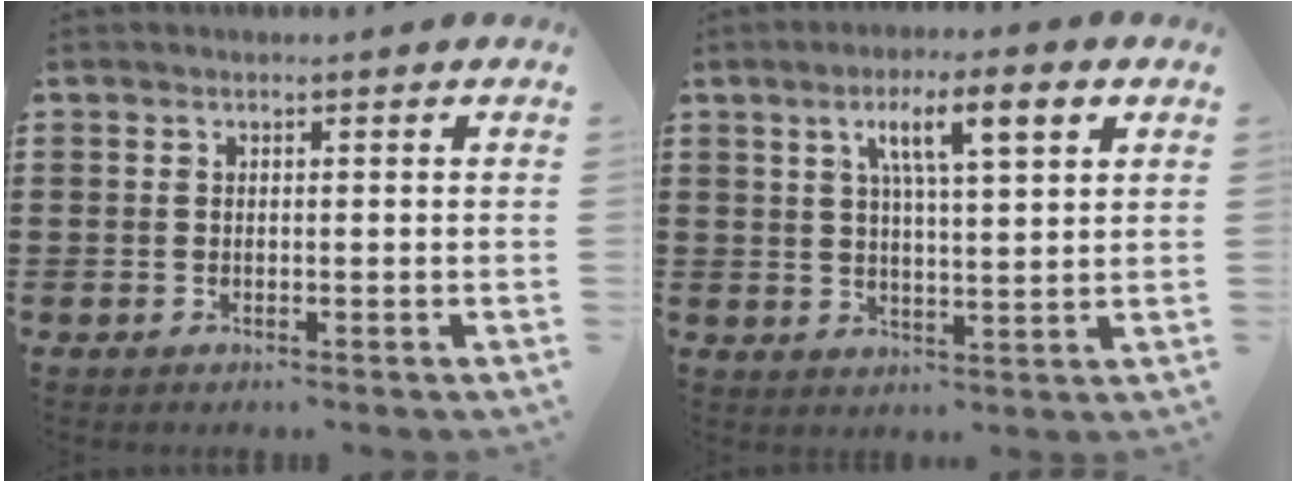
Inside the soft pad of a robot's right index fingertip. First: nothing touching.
{"total": 7.5, "force": [3.2, 1.2, 6.7], "torque": [-0.129, 0.004, 0.049]}